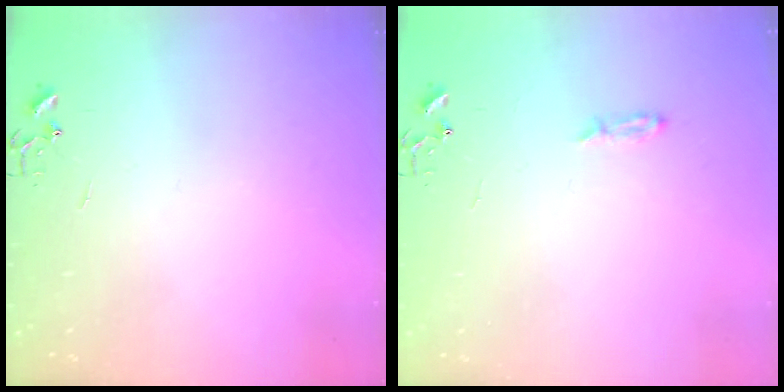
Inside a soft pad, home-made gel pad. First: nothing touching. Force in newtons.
{"total": 3.2, "press": 3.1, "slide": 0.3}